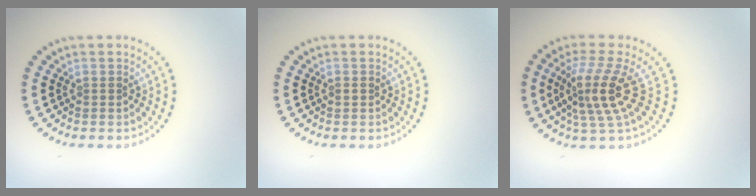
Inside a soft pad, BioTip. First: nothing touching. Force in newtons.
{"total": 0.6, "press": 0.6, "slide": 0.1}
{"total": 4.3, "press": 3.1, "slide": 3.0}